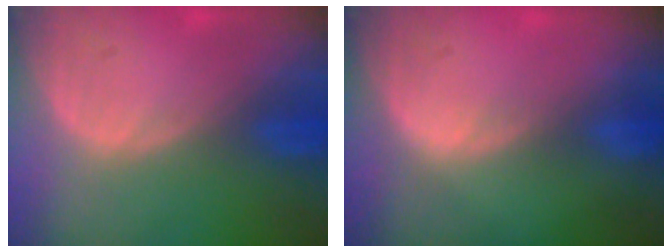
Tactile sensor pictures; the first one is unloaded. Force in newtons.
{"total": 0.8, "press": 0.5, "slide": 0.7}